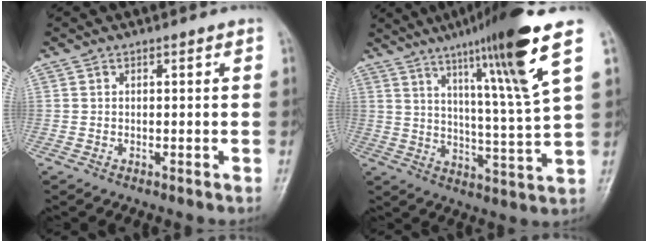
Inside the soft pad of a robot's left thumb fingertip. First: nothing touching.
{"total": 17.9, "force": [9.8, 0.2, 15.0], "torque": [-0.229, -0.046, 0.152]}